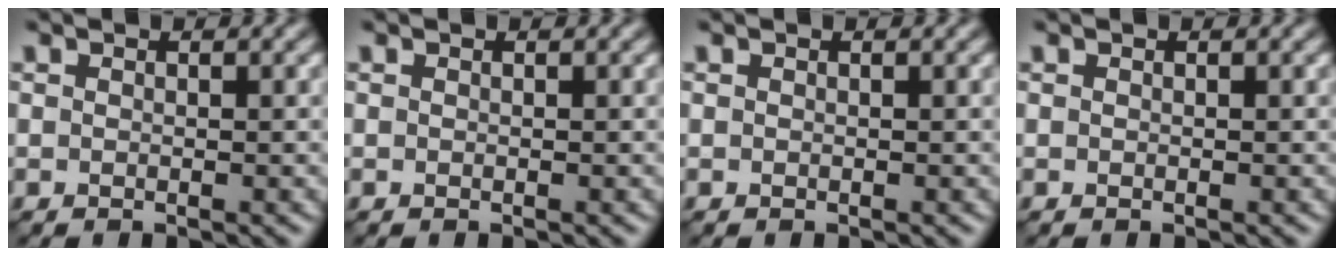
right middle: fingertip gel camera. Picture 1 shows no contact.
{"total": 0.0}
{"total": 0.0}
{"total": 0.0}